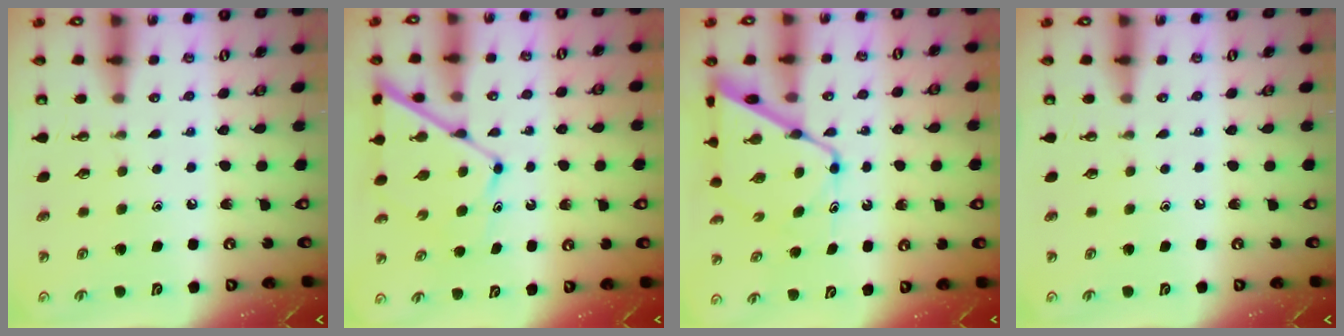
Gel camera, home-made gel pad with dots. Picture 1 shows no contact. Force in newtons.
{"total": 10.9, "press": 10.8, "slide": 1.0}
{"total": 12.7, "press": 12.7, "slide": 0.8}
{"total": 0.0}